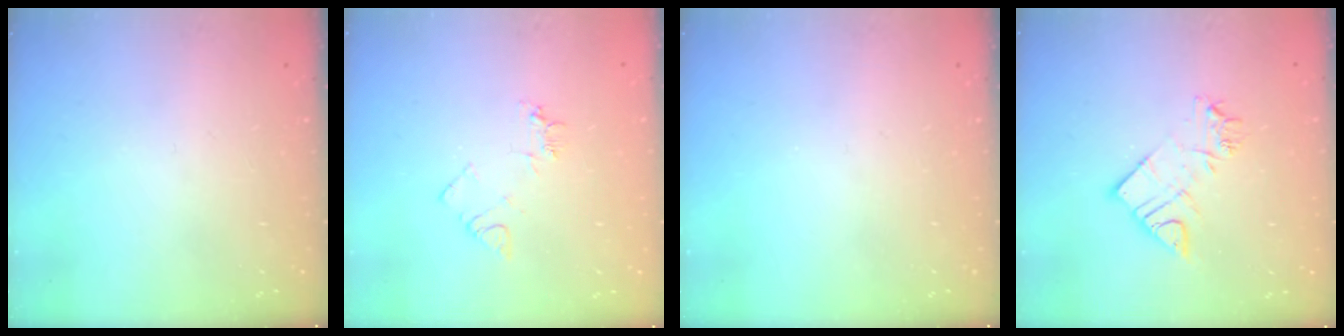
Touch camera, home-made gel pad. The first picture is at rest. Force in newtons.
{"total": 5.6, "press": 5.5, "slide": 0.6}
{"total": 0.0}
{"total": 10.5, "press": 10.5, "slide": 1.0}